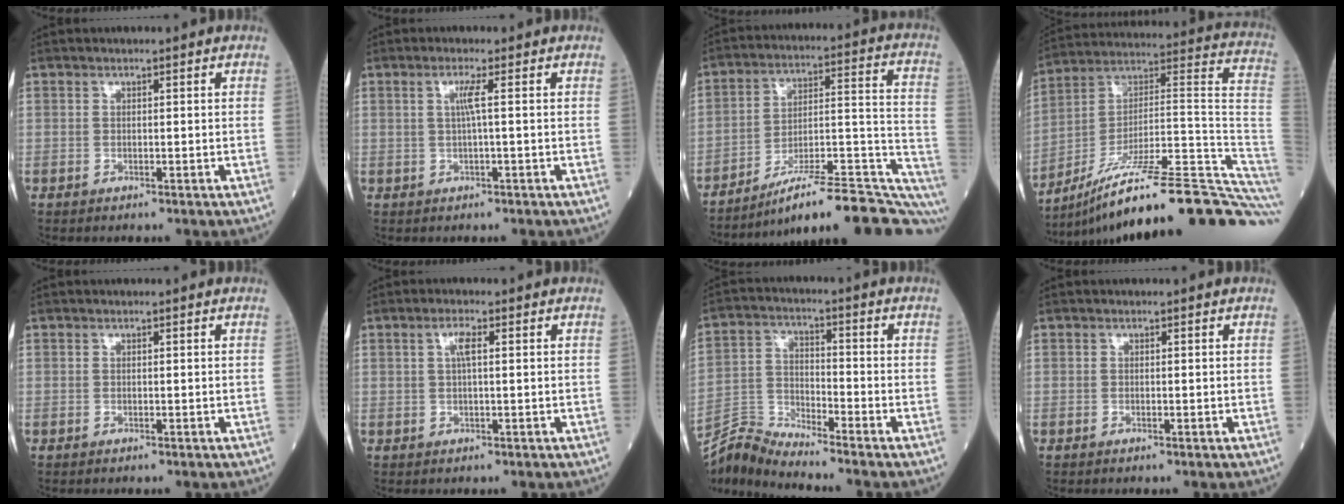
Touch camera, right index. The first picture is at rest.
{"total": 2.0, "force": [0.3, -0.5, 2.0], "torque": [-0.040, 0.001, 0.006]}
{"total": 24.4, "force": [-20.7, 2.2, 12.7], "torque": [-0.099, 0.026, -0.297]}
{"total": 29.8, "force": [-23.0, 1.0, 18.9], "torque": [-0.161, 0.024, -0.347]}
{"total": 0.0}
{"total": 2.2, "force": [0.6, 0.5, 2.0], "torque": [-0.041, 0.005, 0.011]}
{"total": 7.3, "force": [-7.0, -1.9, -0.1], "torque": [-0.013, 0.001, -0.138]}
{"total": 0.0}